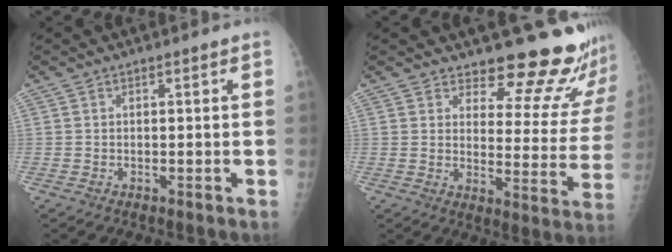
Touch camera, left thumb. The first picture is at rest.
{"total": 15.7, "force": [14.9, 3.7, 3.5], "torque": [0.005, -0.158, 0.170]}